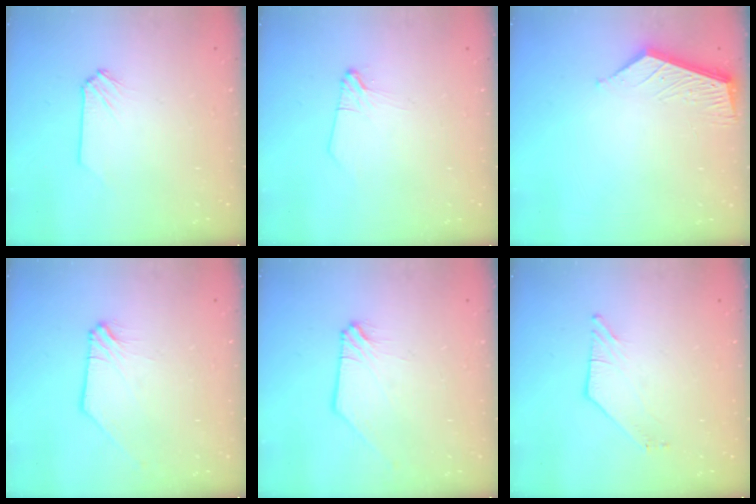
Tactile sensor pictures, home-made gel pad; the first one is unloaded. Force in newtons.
{"total": 2.0, "press": 2.0, "slide": 0.4}
{"total": 6.2, "press": 6.1, "slide": 0.4}
{"total": 0.9, "press": 0.8, "slide": 0.2}
{"total": 0.5, "press": 0.5, "slide": 0.2}
{"total": 3.6, "press": 3.6, "slide": 0.4}